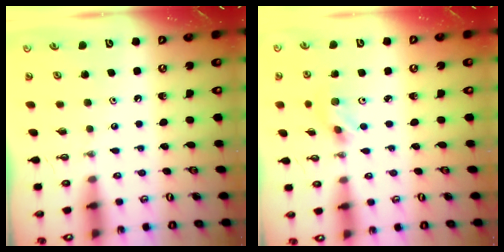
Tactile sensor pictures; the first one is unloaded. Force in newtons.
{"total": 3.2, "press": 3.1, "slide": 0.8}